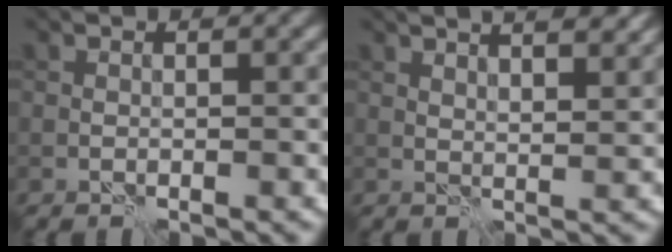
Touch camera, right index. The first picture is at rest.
{"total": 7.5, "force": [5.2, 2.8, 4.6], "torque": [-0.038, 0.033, 0.042]}